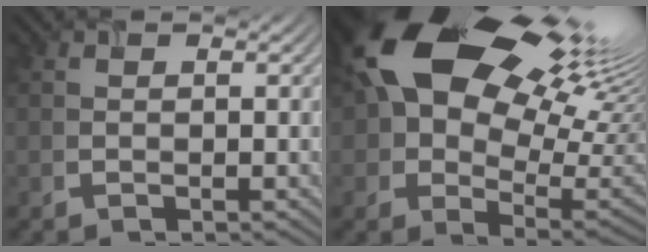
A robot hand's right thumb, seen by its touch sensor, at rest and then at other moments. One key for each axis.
{"total": 22.4, "fx": 10.2, "fy": 13.0, "fz": 15.2, "tx": -0.277, "ty": 0.034, "tz": 0.178}